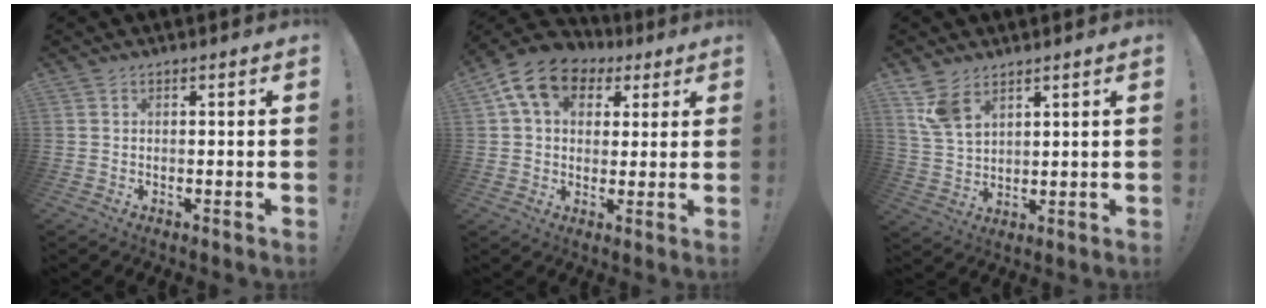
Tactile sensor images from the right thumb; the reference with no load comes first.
{"total": 13.0, "force": [5.4, 9.4, 7.1], "torque": [-0.118, -0.007, 0.106]}
{"total": 7.6, "force": [5.1, 3.8, 4.2], "torque": [-0.074, -0.022, 0.101]}